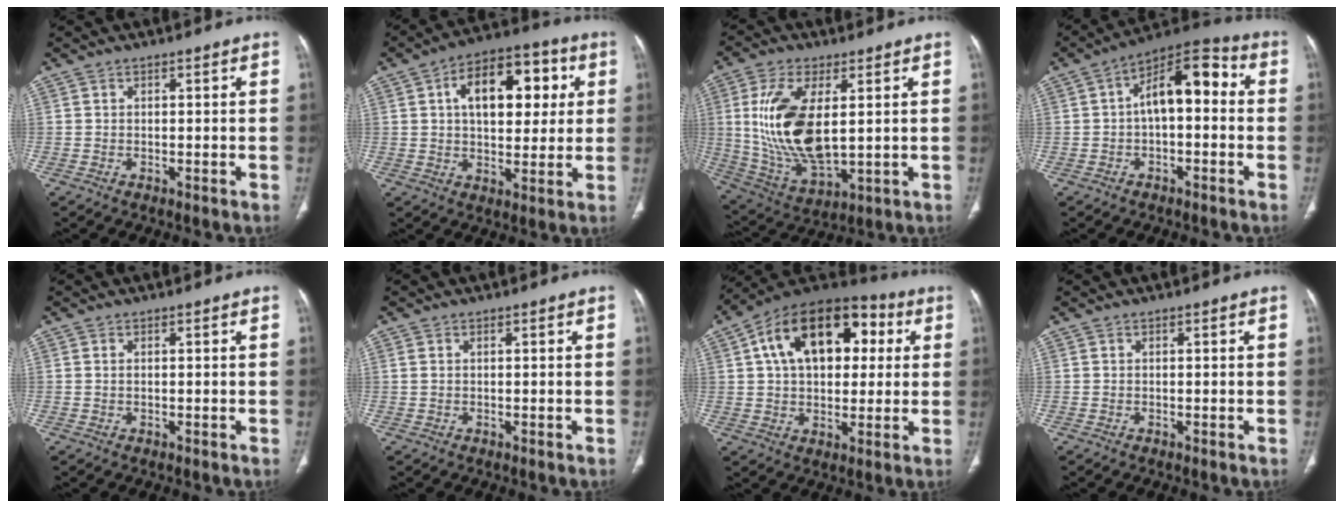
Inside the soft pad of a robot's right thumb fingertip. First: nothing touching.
{"total": 16.5, "force": [4.2, 9.4, 12.8], "torque": [-0.155, 0.014, 0.061]}
{"total": 17.4, "force": [2.5, 8.3, 15.2], "torque": [-0.305, -0.020, 0.063]}
{"total": 11.9, "force": [0.4, 6.1, 10.2], "torque": [-0.134, 0.046, -0.007]}
{"total": 0.5, "force": [0.1, 0.3, 0.4], "torque": [-0.013, 0.003, 0.004]}
{"total": 1.0, "force": [0.3, 0.6, 0.7], "torque": [-0.026, 0.012, 0.013]}
{"total": 22.1, "force": [5.7, 13.6, 16.5], "torque": [-0.237, 0.025, 0.082]}
{"total": 0.0}